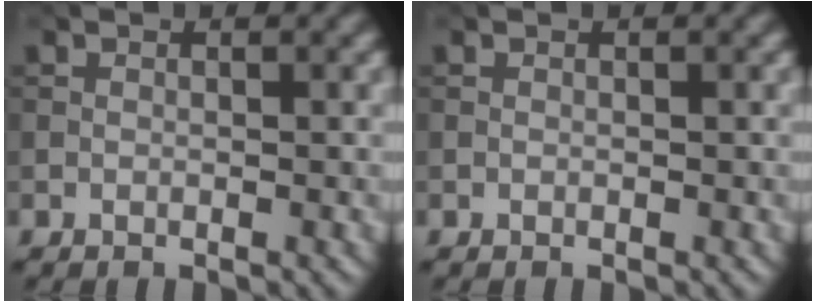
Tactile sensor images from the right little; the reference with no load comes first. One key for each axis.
{"total": 0.0}